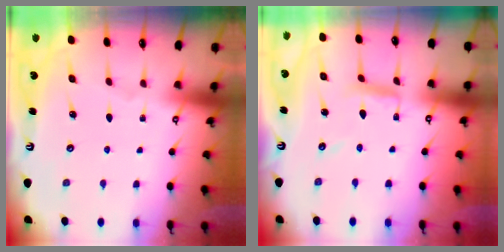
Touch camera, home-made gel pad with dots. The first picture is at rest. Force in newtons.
{"total": 6.1, "press": 6.1, "slide": 0.3}